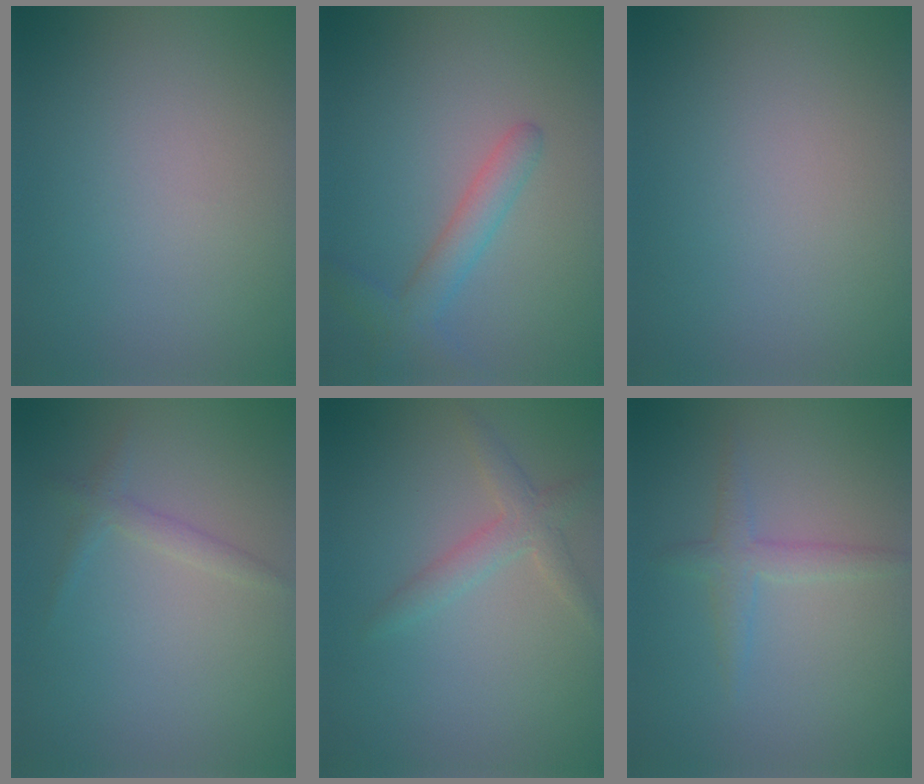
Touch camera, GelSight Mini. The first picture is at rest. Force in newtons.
{"total": 2.8, "press": 2.7, "slide": 0.2}
{"total": 0.0}
{"total": 1.3, "press": 1.3, "slide": 0.1}
{"total": 2.2, "press": 2.2, "slide": 0.1}
{"total": 1.9, "press": 1.9, "slide": 0.2}